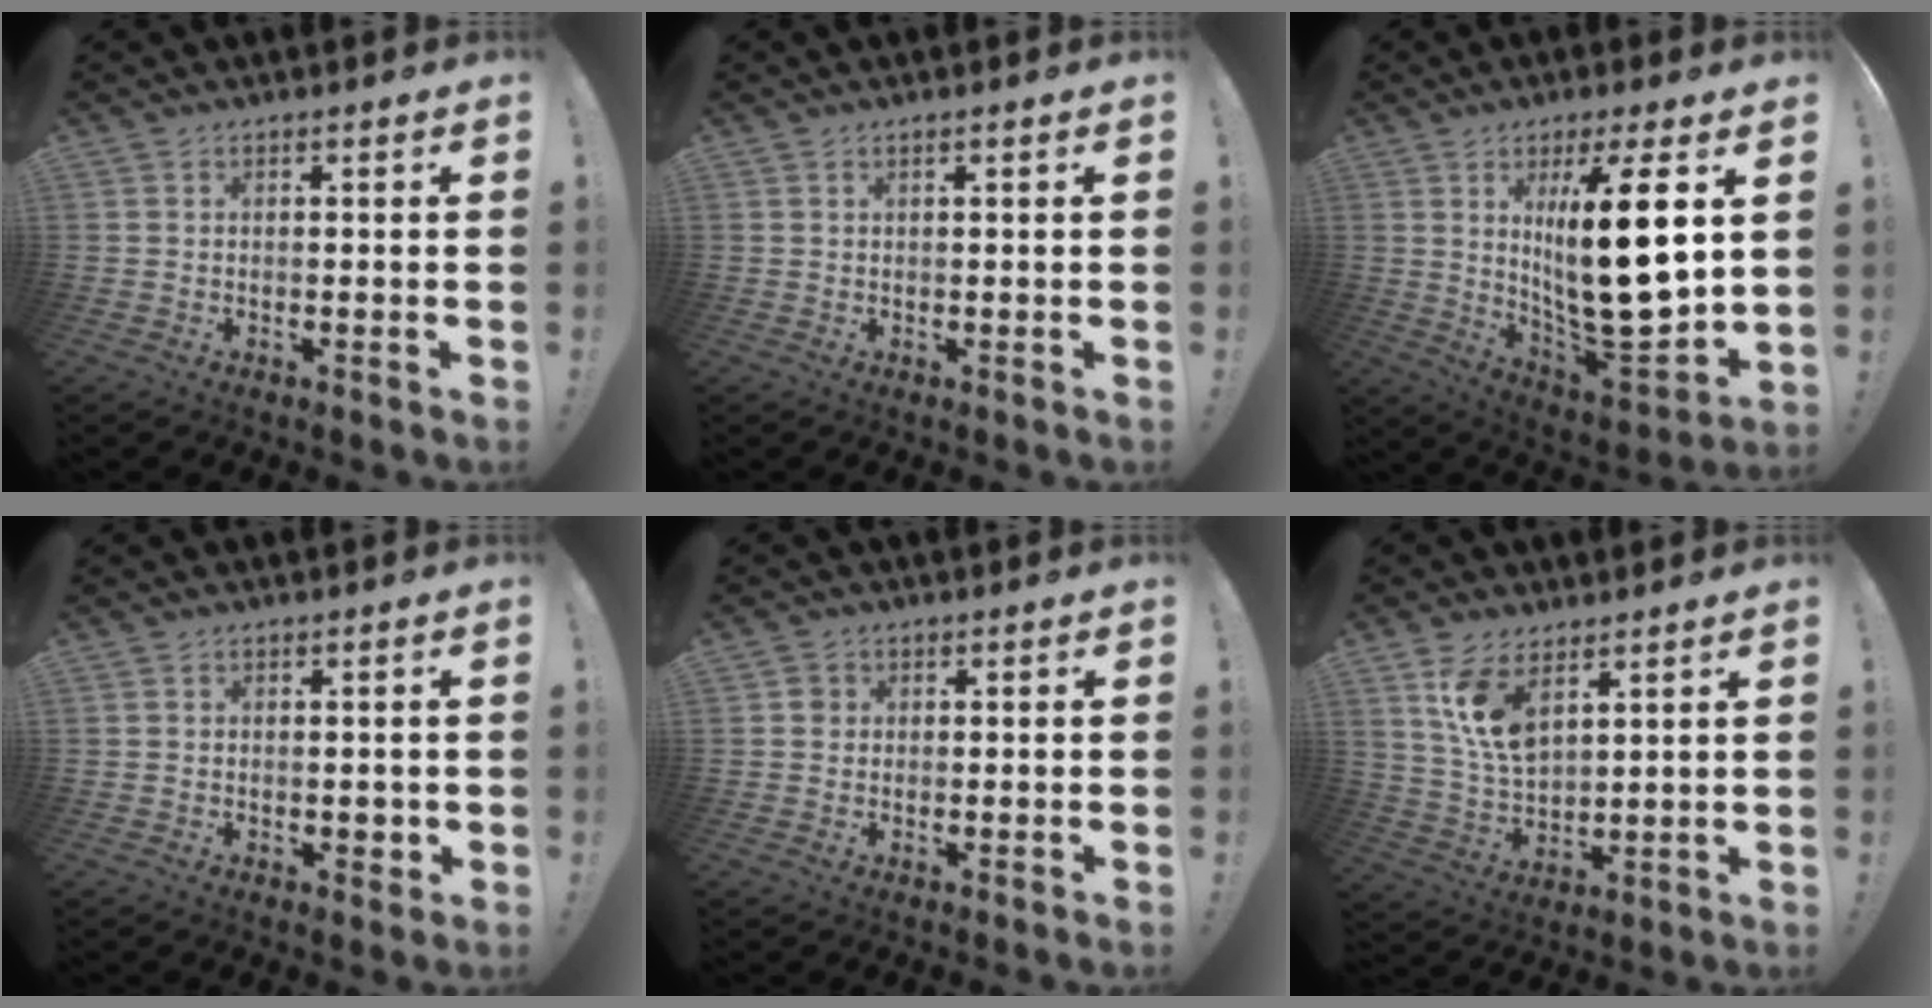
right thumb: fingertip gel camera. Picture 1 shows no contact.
{"total": 1.0, "force": [0.4, 0.0, 0.9], "torque": [-0.020, 0.002, 0.007]}
{"total": 20.3, "force": [5.3, 4.9, 18.9], "torque": [-0.321, -0.049, 0.075]}
{"total": 1.8, "force": [0.0, 1.3, 1.3], "torque": [-0.008, 0.000, -0.002]}
{"total": 2.0, "force": [0.2, 2.0, 0.5], "torque": [-0.002, 0.002, 0.003]}
{"total": 11.0, "force": [6.3, 5.4, 7.1], "torque": [-0.134, -0.029, 0.119]}